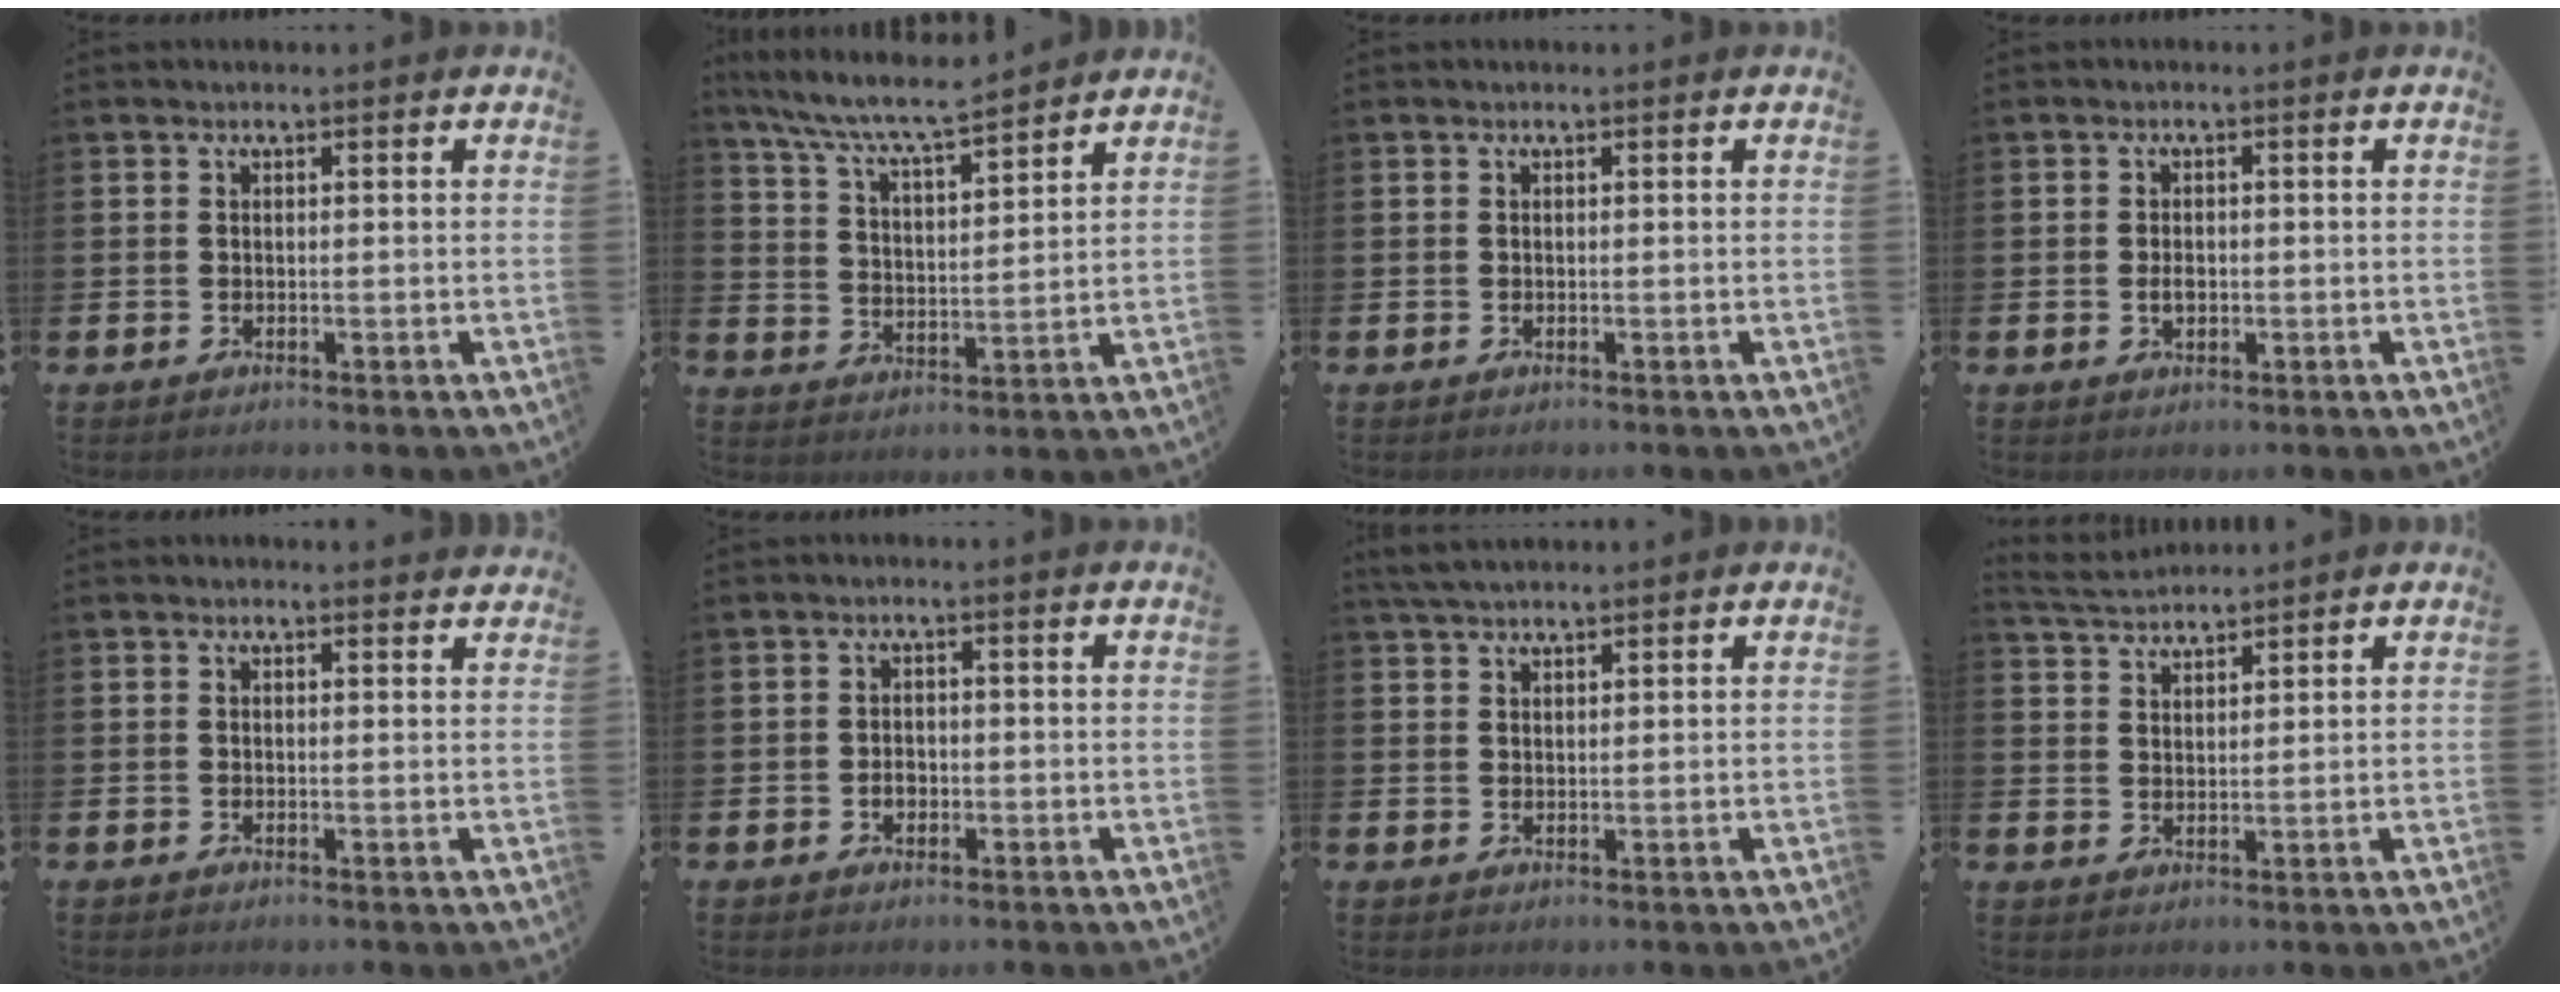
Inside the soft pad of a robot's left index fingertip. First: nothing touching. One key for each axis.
{"total": 7.7, "fx": 7.1, "fy": 0.6, "fz": 2.8, "tx": -0.084, "ty": -0.043, "tz": 0.125}
{"total": 0.0}
{"total": 1.7, "fx": -0.2, "fy": 1.1, "fz": 1.3, "tx": -0.015, "ty": 0.002, "tz": -0.007}
{"total": 0.8, "fx": 0.8, "fy": 0.1, "fz": 0.1, "tx": 0.007, "ty": -0.002, "tz": 0.013}
{"total": 1.8, "fx": -0.5, "fy": 1.4, "fz": 1.1, "tx": -0.012, "ty": 0.001, "tz": -0.013}
{"total": 3.4, "fx": 3.0, "fy": 0.8, "fz": 1.2, "tx": -0.029, "ty": -0.003, "tz": 0.057}
{"total": 3.7, "fx": 3.7, "fy": 0.4, "fz": 0.4, "tx": -0.024, "ty": -0.014, "tz": 0.068}